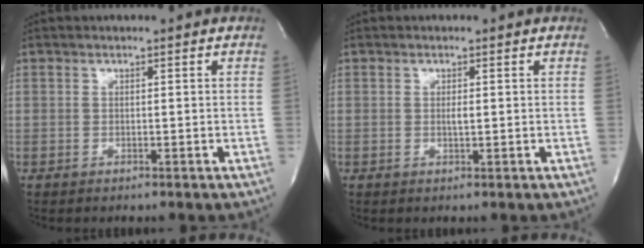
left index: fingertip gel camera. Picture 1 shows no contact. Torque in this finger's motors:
{"motor_torque": [0.33, -0.04, 0.02, 0.03]}